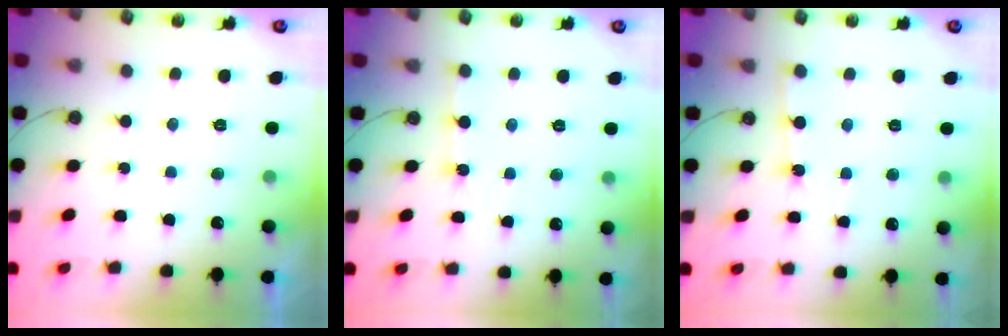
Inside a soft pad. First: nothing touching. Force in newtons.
{"total": 2.4, "press": 2.4, "slide": 0.3}
{"total": 2.0, "press": 2.0, "slide": 0.3}